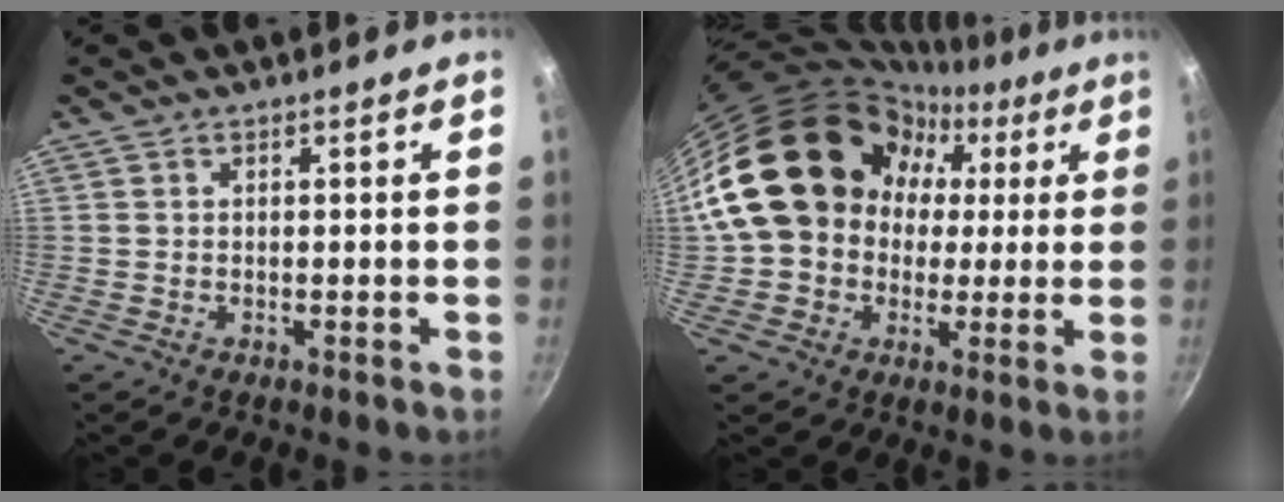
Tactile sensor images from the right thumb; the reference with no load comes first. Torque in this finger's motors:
{"motor_torque": [-1.38, 3.16, 1.98, -0.15, 0.74]}